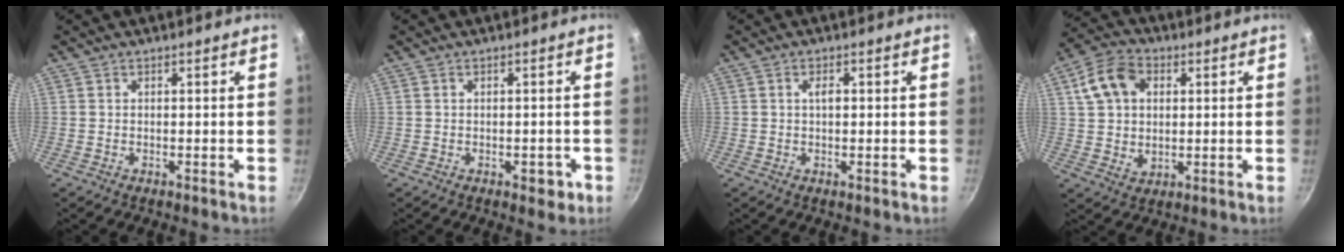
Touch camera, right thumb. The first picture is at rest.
{"total": 3.0, "force": [-1.1, 1.8, 2.1], "torque": [-0.009, 0.011, -0.008]}
{"total": 1.9, "force": [0.2, 0.8, 1.7], "torque": [-0.026, 0.002, 0.001]}
{"total": 11.2, "force": [3.2, 8.2, 6.9], "torque": [-0.113, 0.002, 0.050]}